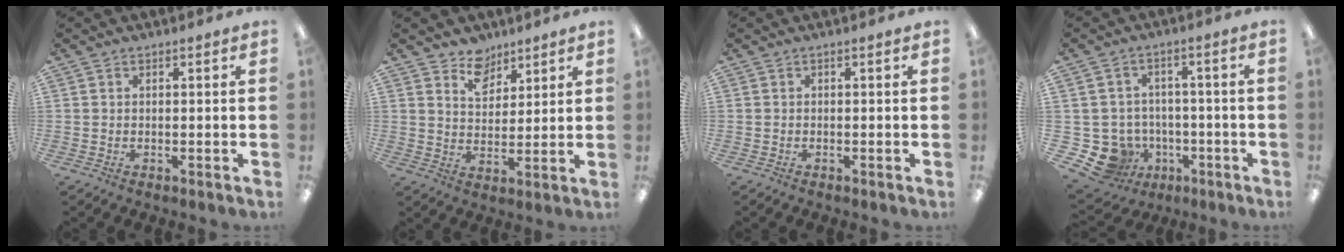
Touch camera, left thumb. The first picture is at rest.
{"total": 7.4, "force": [5.7, 4.5, 1.0], "torque": [-0.016, -0.036, 0.106]}
{"total": 0.0}
{"total": 9.7, "force": [-4.0, 8.5, 2.7], "torque": [-0.083, 0.016, -0.061]}